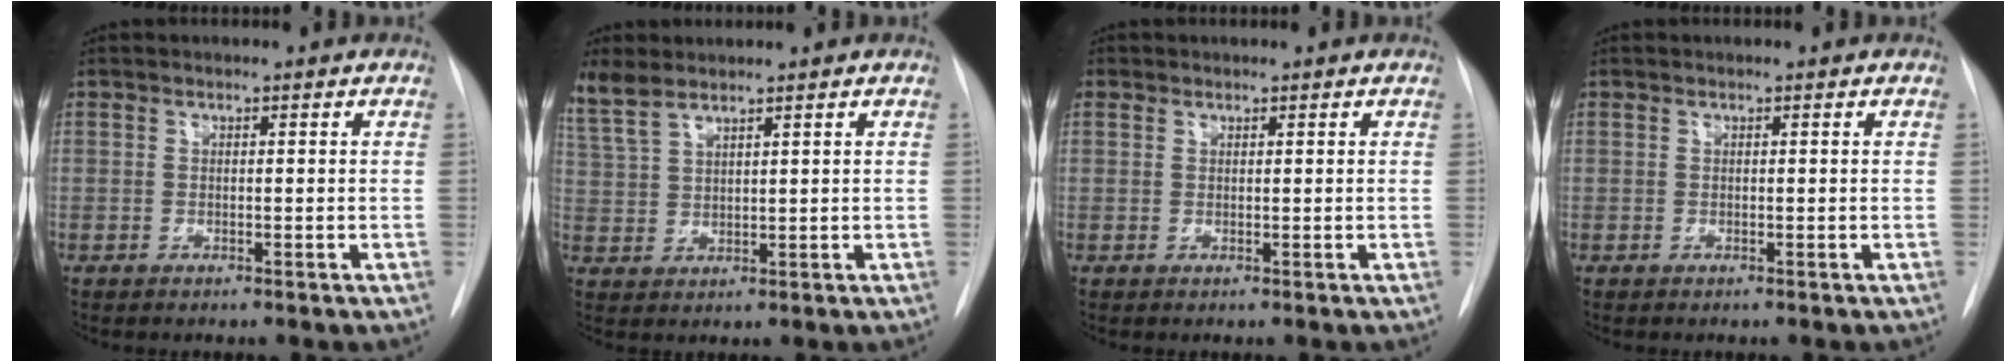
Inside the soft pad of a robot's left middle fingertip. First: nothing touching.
{"total": 5.9, "force": [5.1, 1.6, 2.6], "torque": [-0.070, 0.013, 0.117]}
{"total": 1.0, "force": [0.6, 0.8, 0.2], "torque": [0.001, 0.009, 0.009]}
{"total": 0.0}